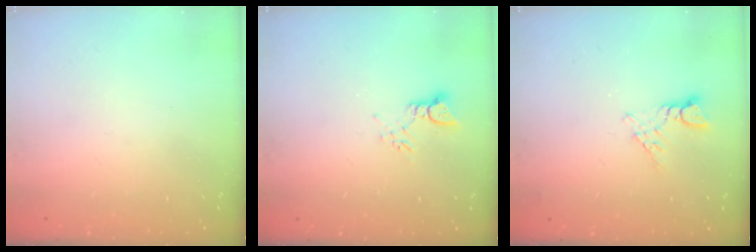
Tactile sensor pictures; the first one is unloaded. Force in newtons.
{"total": 2.8, "press": 2.8, "slide": 0.4}
{"total": 3.8, "press": 3.8, "slide": 0.4}